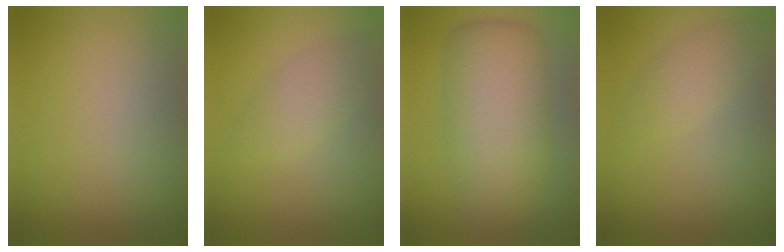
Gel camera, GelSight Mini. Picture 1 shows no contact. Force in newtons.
{"total": 2.5, "press": 2.5, "slide": 0.1}
{"total": 8.0, "press": 8.0, "slide": 0.4}
{"total": 2.0, "press": 2.0, "slide": 0.2}